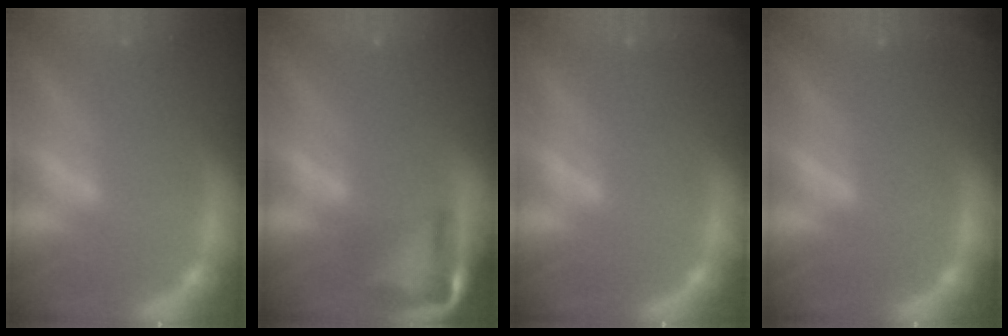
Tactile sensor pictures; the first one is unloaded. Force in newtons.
{"total": 6.4}
{"total": 2.9}
{"total": 1.9}